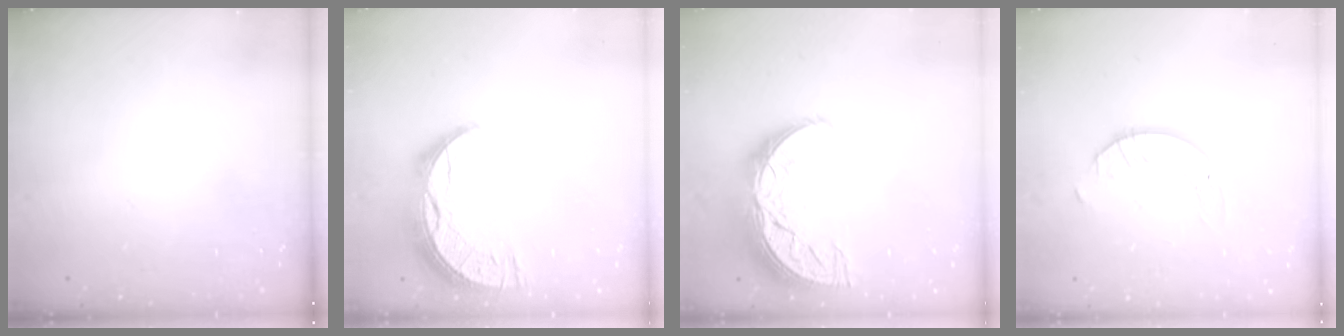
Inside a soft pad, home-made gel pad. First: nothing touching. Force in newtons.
{"total": 12.3, "press": 12.2, "slide": 0.9}
{"total": 14.7, "press": 14.7, "slide": 1.0}
{"total": 2.1, "press": 2.1, "slide": 0.2}